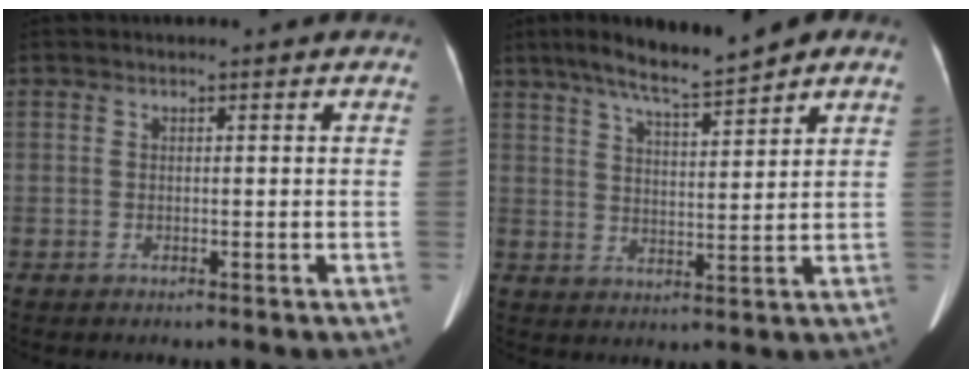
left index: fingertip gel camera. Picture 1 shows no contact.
{"total": 8.3, "force": [6.6, 0.2, 5.0], "torque": [-0.085, 0.006, 0.115]}